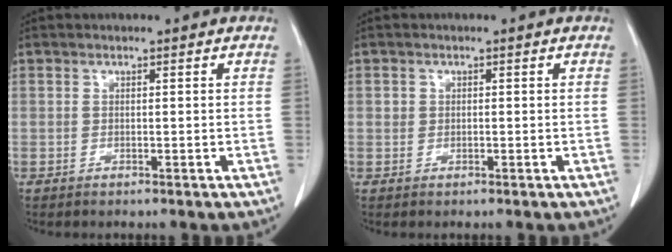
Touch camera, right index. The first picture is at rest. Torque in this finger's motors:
{"motor_torque": [0.01, -0.06, -0.03, 0.00]}